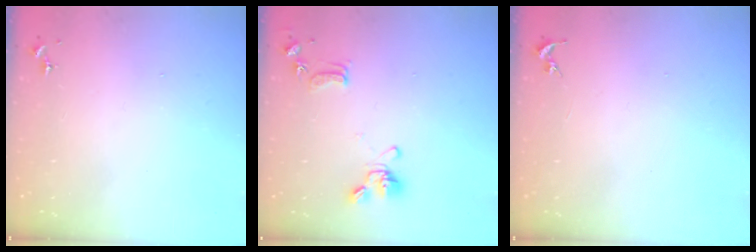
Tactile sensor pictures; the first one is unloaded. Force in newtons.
{"total": 13.7, "press": 13.6, "slide": 2.1}
{"total": 0.0}